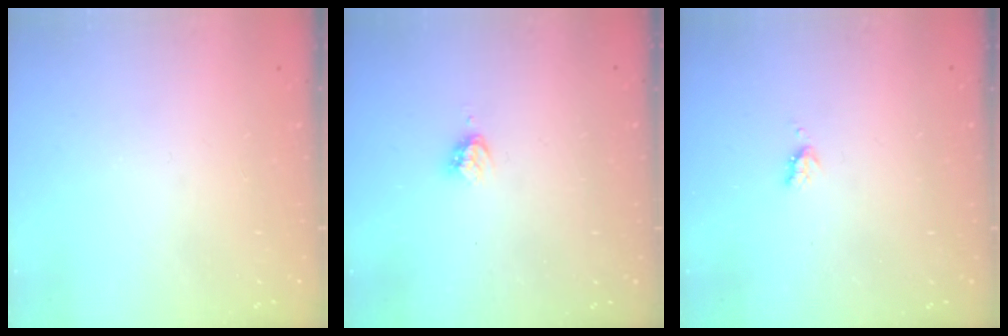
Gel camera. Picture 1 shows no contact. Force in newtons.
{"total": 4.5, "press": 4.5, "slide": 0.5}
{"total": 3.3, "press": 3.3, "slide": 0.6}